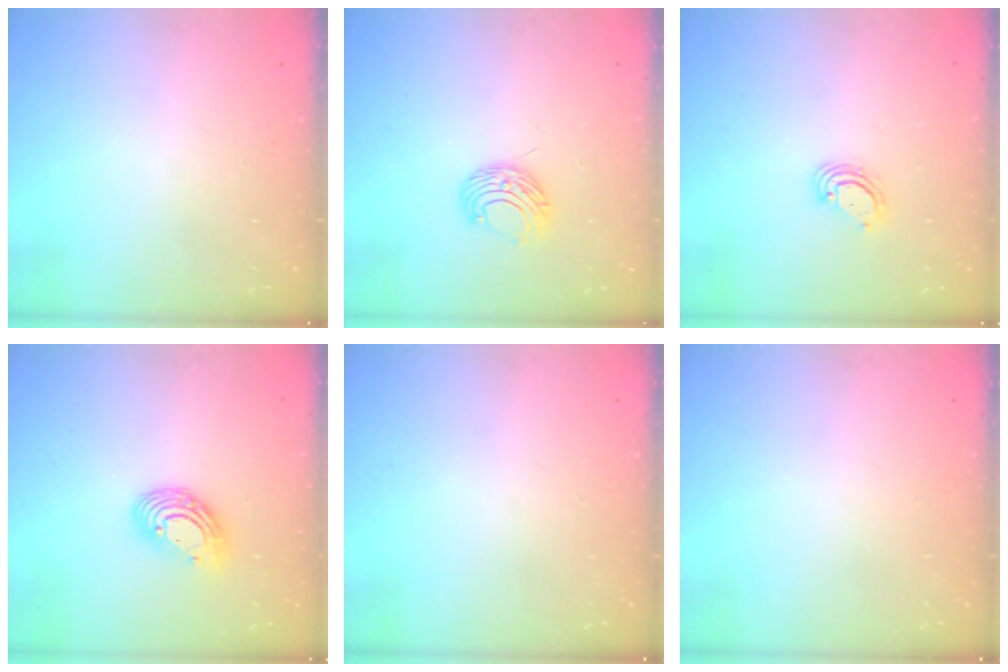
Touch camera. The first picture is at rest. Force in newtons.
{"total": 8.0, "press": 7.9, "slide": 0.6}
{"total": 3.6, "press": 3.6, "slide": 0.3}
{"total": 10.5, "press": 10.4, "slide": 1.1}
{"total": 0.0}
{"total": 0.0}